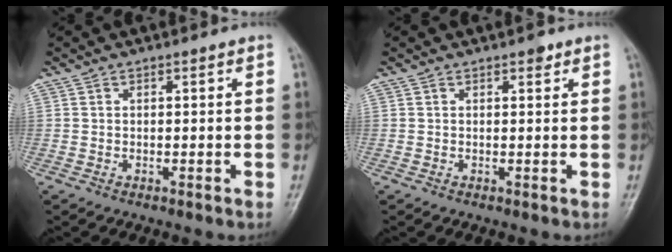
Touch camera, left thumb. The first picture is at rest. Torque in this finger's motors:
{"motor_torque": [0.09, 0.09, 0.32, 0.16, 0.02]}